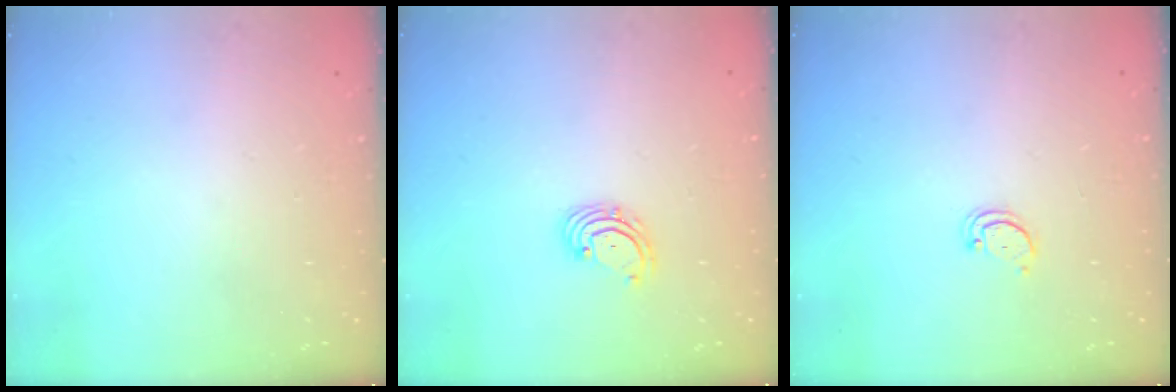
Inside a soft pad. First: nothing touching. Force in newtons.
{"total": 2.7, "press": 2.7, "slide": 0.6}
{"total": 2.2, "press": 2.2, "slide": 0.4}